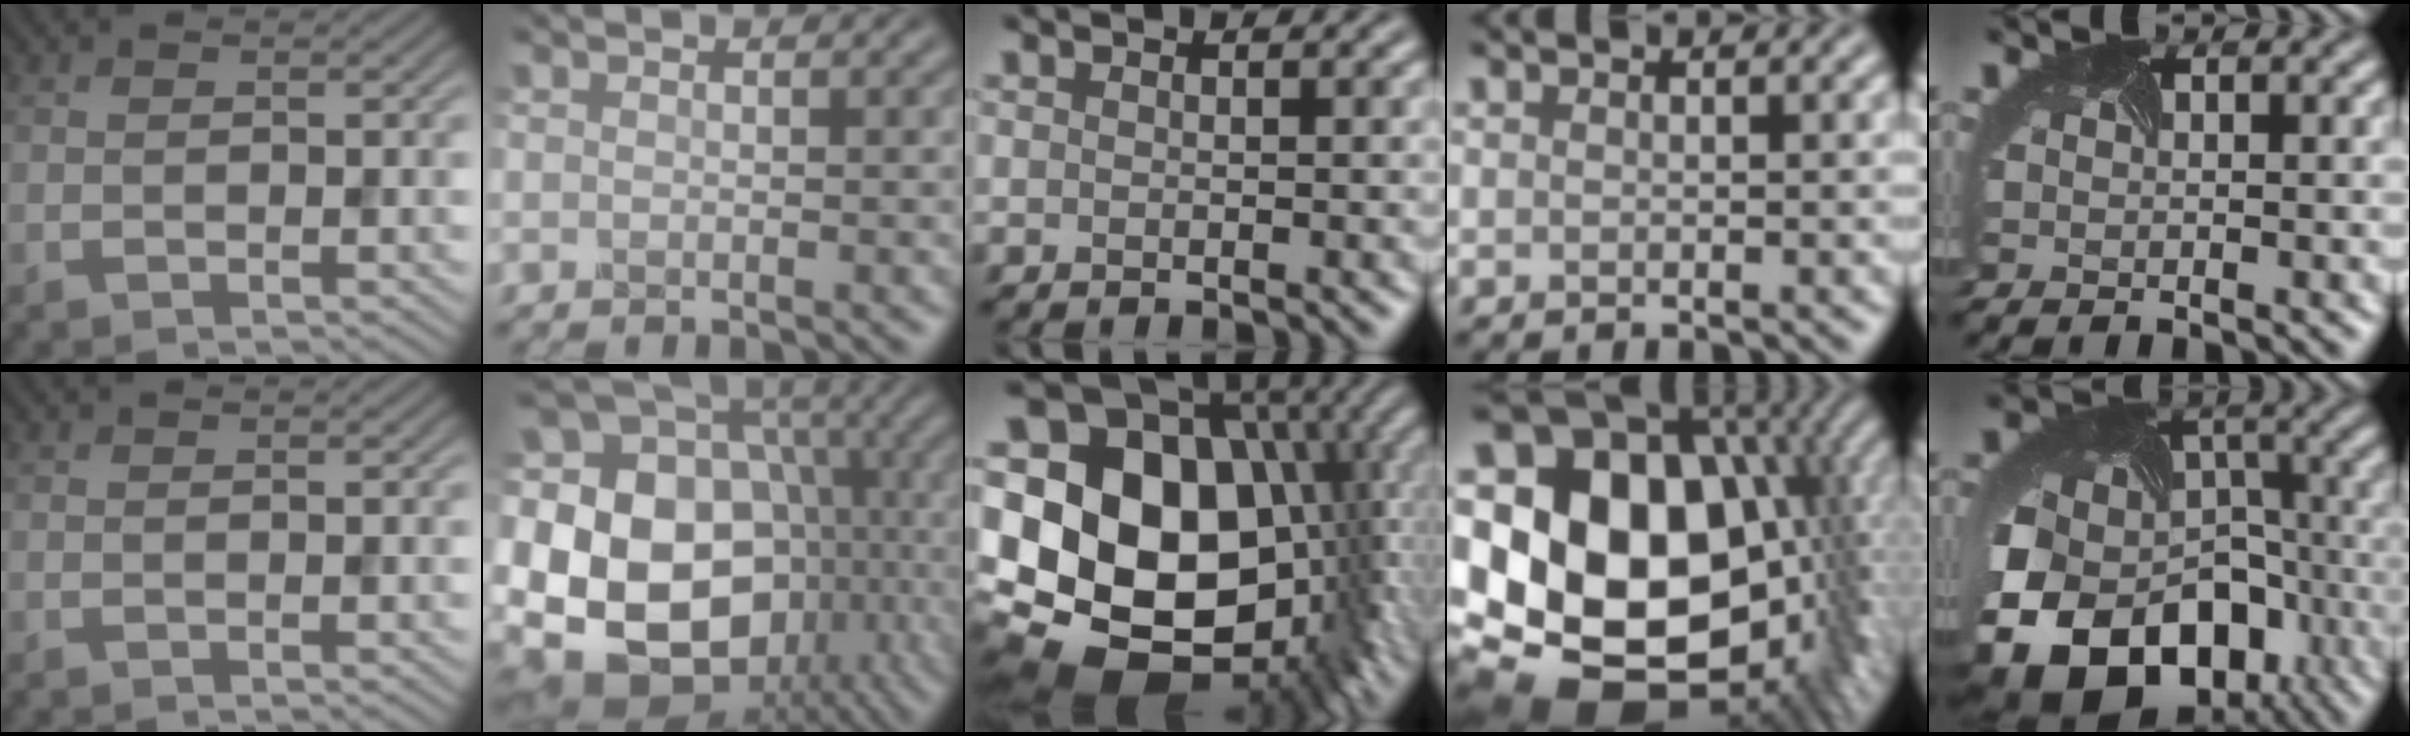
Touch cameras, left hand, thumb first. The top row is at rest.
{"index": {"total": 19.0, "force": [-1.2, 15.1, 11.4], "torque": [-0.218, 0.002, -0.007]}, "middle": {"total": 20.0, "force": [-1.1, 15.1, 13.1], "torque": [-0.204, -0.015, 0.021]}, "ring": {"total": 21.1, "force": [-0.8, 15.7, 14.1], "torque": [-0.233, -0.010, 0.019]}, "little": {"total": 18.0, "force": [-7.7, 12.9, 10.0], "torque": [-0.210, -0.038, -0.108]}}